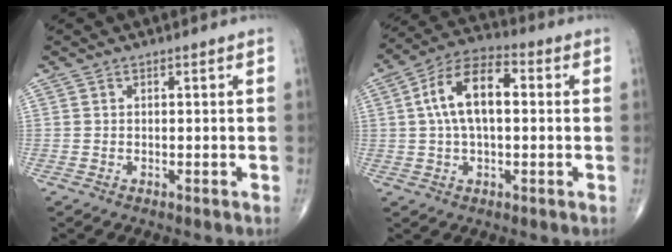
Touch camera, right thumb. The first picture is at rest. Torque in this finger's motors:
{"motor_torque": [0.67, 2.97, 1.37, 0.22, 0.19]}